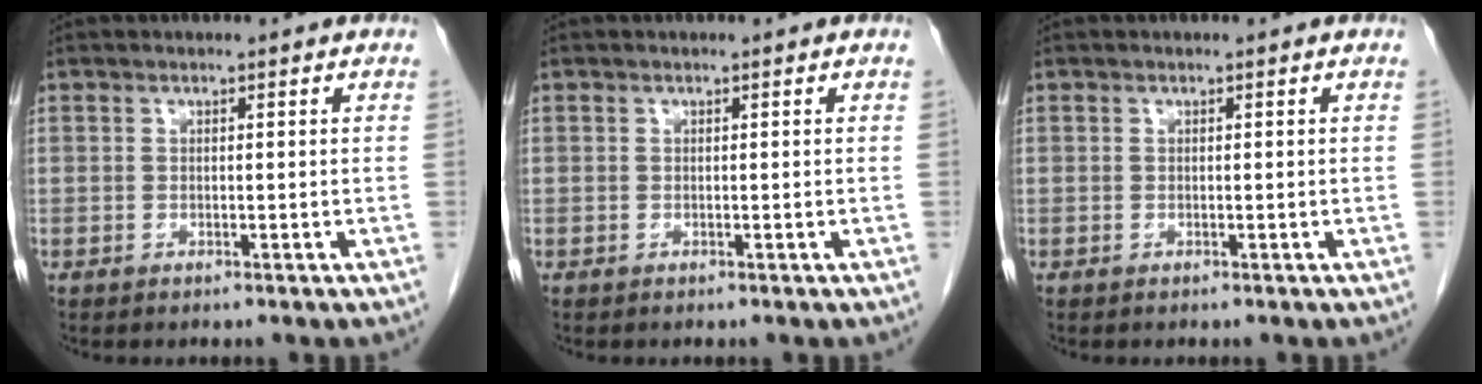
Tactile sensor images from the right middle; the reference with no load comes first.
{"total": 0.0}
{"total": 0.0}